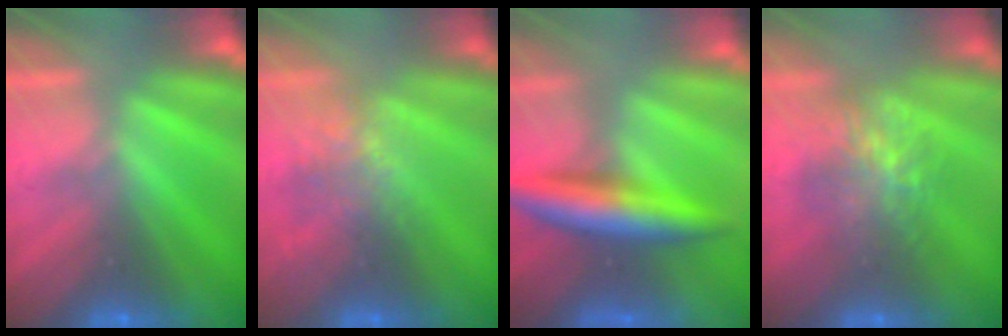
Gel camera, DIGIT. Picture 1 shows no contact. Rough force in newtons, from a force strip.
{"total": 2.9}
{"total": 6.5}
{"total": 7.1}